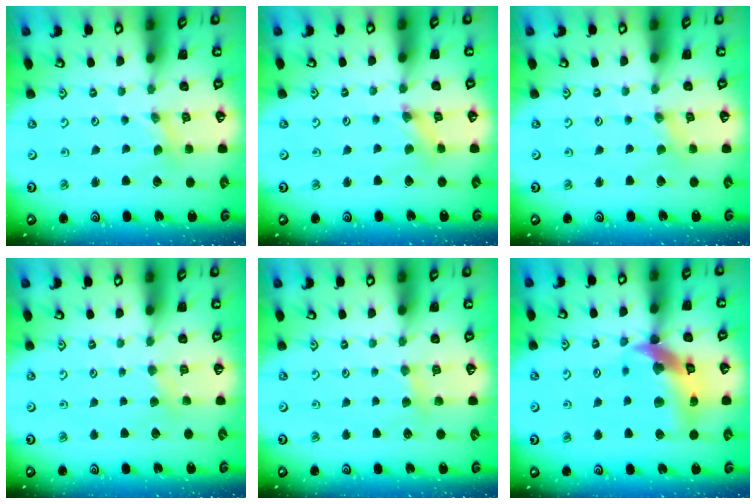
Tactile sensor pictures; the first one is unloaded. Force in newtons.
{"total": 2.4, "press": 2.3, "slide": 0.4}
{"total": 0.6, "press": 0.6, "slide": 0.1}
{"total": 2.8, "press": 2.8, "slide": 0.5}
{"total": 3.5, "press": 3.4, "slide": 0.6}
{"total": 16.6, "press": 16.5, "slide": 2.2}